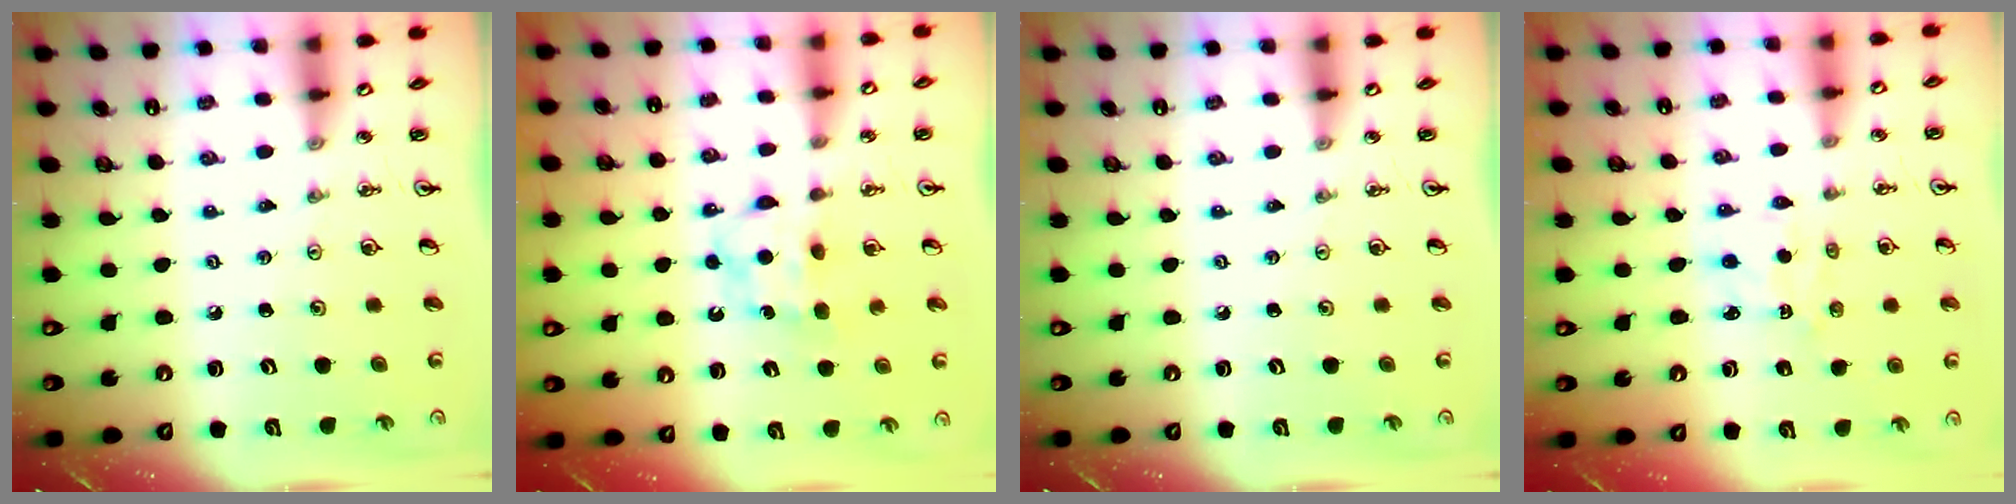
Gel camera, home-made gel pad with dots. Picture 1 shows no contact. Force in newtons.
{"total": 7.0, "press": 7.0, "slide": 0.5}
{"total": 0.0}
{"total": 1.6, "press": 1.4, "slide": 0.7}